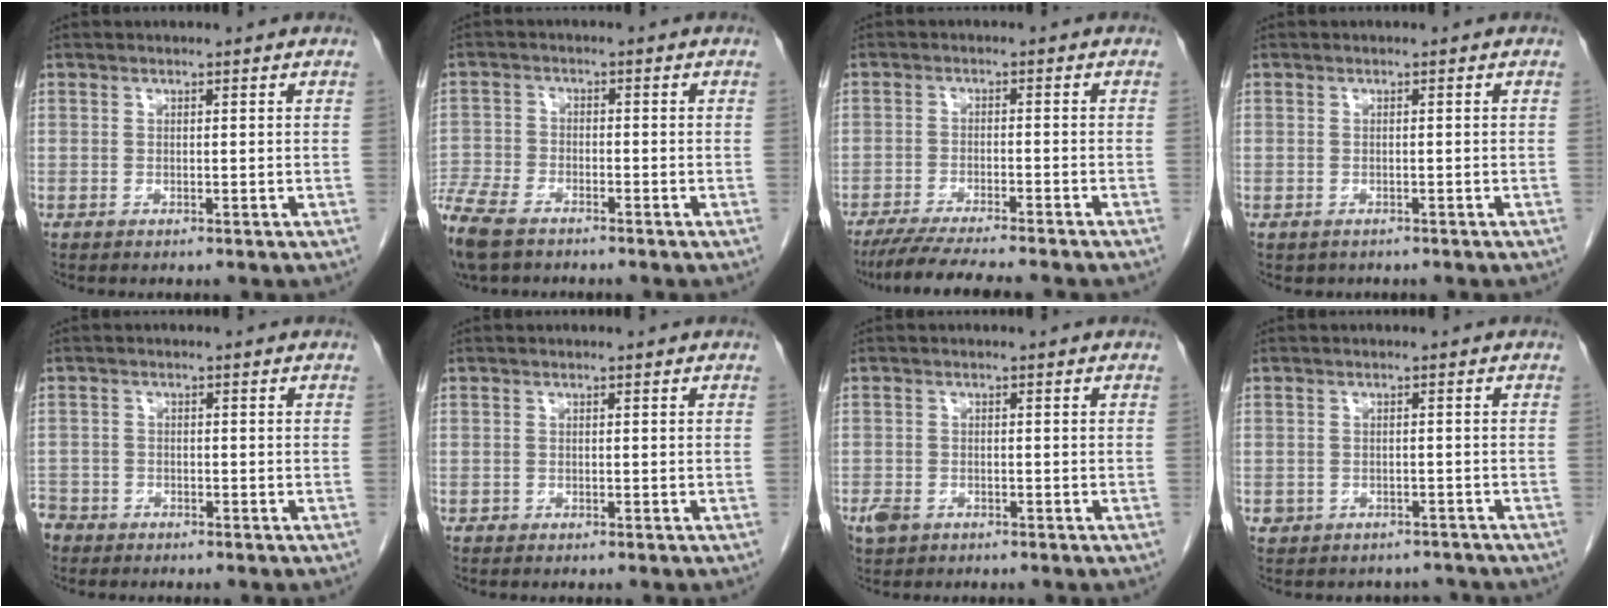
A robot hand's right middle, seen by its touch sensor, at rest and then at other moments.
{"total": 11.3, "force": [-8.2, 5.0, 5.9], "torque": [-0.147, -0.016, -0.148]}
{"total": 10.7, "force": [-9.3, 0.1, 5.3], "torque": [-0.071, -0.024, -0.144]}
{"total": 0.9, "force": [-0.6, 0.6, 0.1], "torque": [-0.009, 0.002, -0.006]}
{"total": 4.2, "force": [-3.4, 2.5, 0.2], "torque": [-0.006, 0.002, -0.068]}
{"total": 0.0}
{"total": 2.7, "force": [-1.6, 1.8, 1.2], "torque": [-0.024, 0.000, -0.025]}
{"total": 4.5, "force": [-3.6, 2.7, 0.2], "torque": [0.000, 0.021, -0.042]}